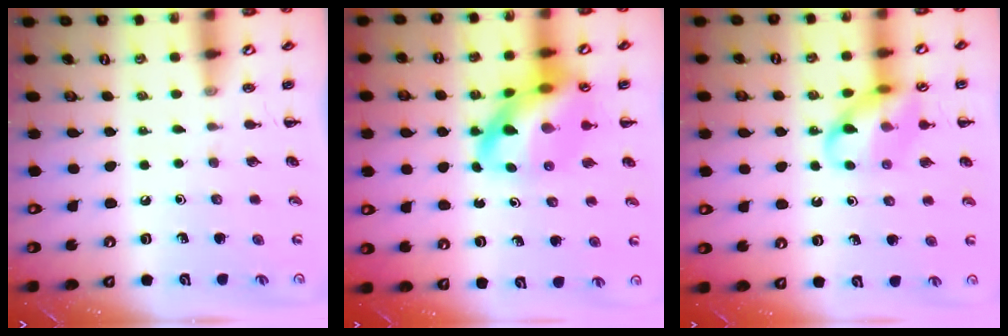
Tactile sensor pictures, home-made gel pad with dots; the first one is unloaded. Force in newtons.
{"total": 16.0, "press": 15.5, "slide": 4.2}
{"total": 12.6, "press": 12.5, "slide": 1.6}